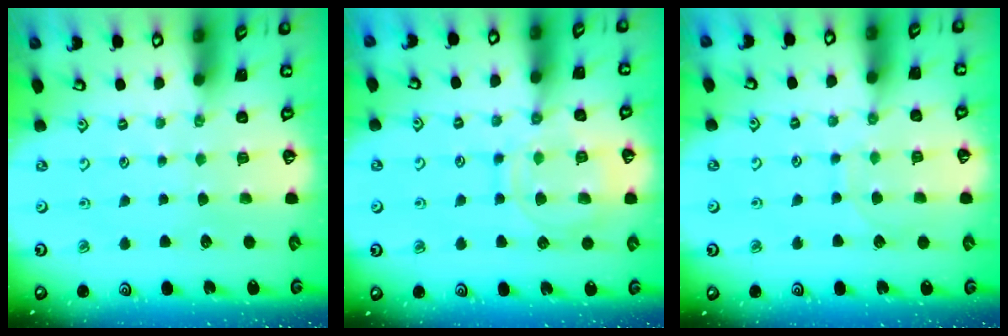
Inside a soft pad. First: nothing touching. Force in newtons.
{"total": 13.1, "press": 13.1, "slide": 1.1}
{"total": 6.7, "press": 6.7, "slide": 0.4}